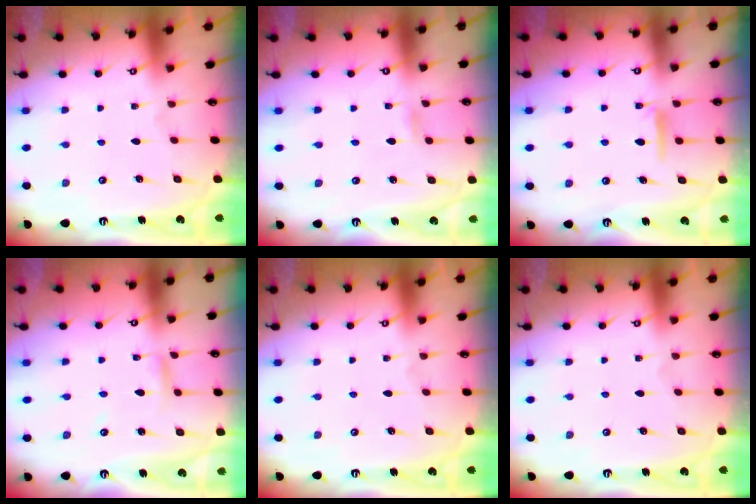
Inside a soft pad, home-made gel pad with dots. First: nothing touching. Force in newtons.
{"total": 3.2, "press": 3.2, "slide": 0.3}
{"total": 5.2, "press": 5.2, "slide": 0.5}
{"total": 3.2, "press": 3.2, "slide": 0.2}
{"total": 0.0}
{"total": 0.0}